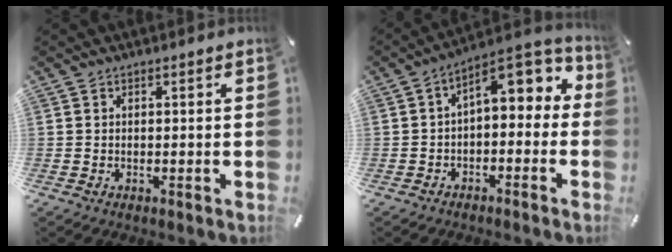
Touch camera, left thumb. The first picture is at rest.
{"total": 9.2, "force": [2.5, 5.2, 7.1], "torque": [-0.091, -0.028, 0.041]}